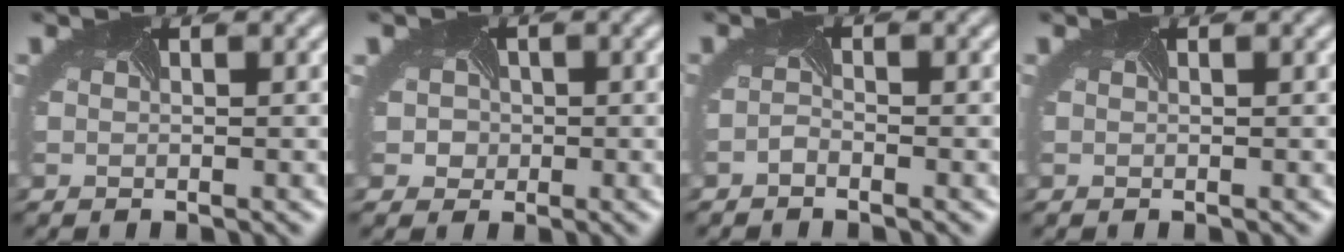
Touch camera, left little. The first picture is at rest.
{"total": 3.1, "force": [0.3, 3.1, 0.5], "torque": [-0.003, 0.017, -0.018]}
{"total": 0.9, "force": [-0.7, -0.2, -0.5], "torque": [-0.006, 0.002, -0.020]}
{"total": 0.0}